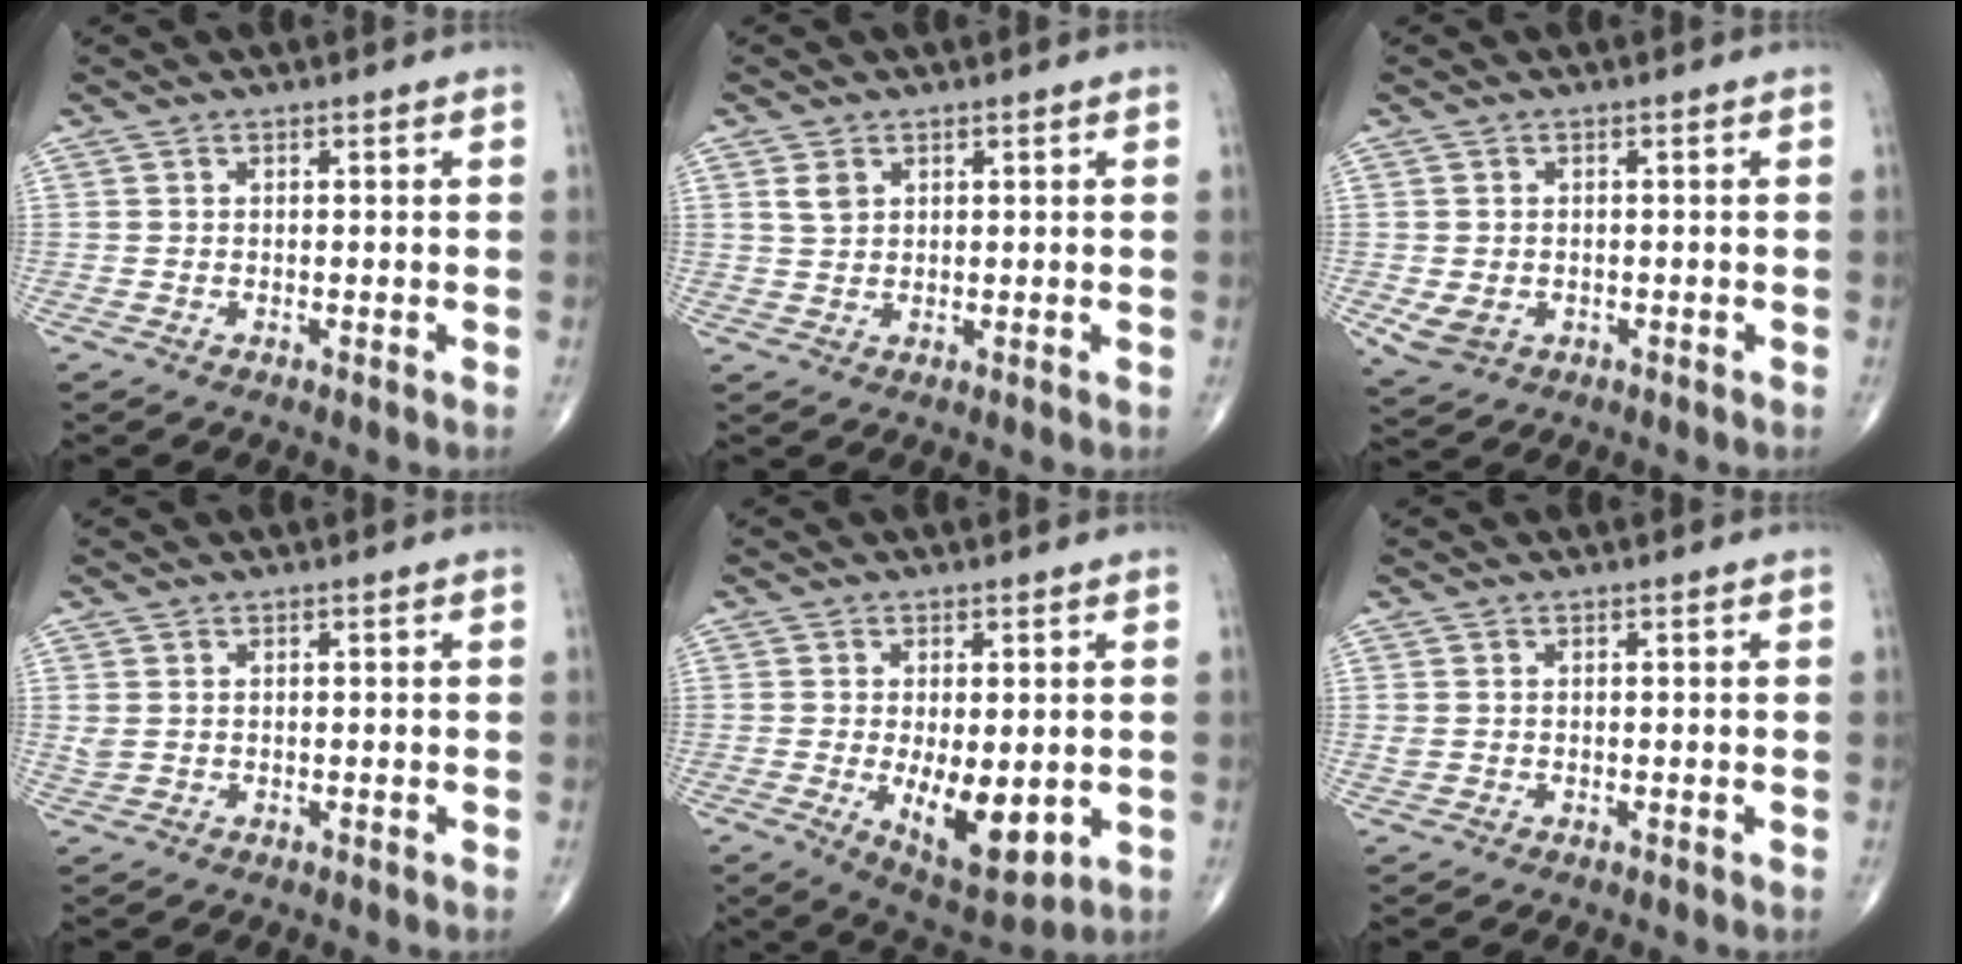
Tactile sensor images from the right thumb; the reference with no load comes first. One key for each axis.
{"total": 2.5, "fx": 1.2, "fy": 1.8, "fz": 1.4, "tx": -0.021, "ty": -0.003, "tz": 0.027}
{"total": 3.9, "fx": -0.8, "fy": 3.1, "fz": 2.2, "tx": -0.042, "ty": -0.001, "tz": -0.003}
{"total": 1.4, "fx": 0.4, "fy": 1.0, "fz": 1.0, "tx": -0.027, "ty": 0.005, "tz": 0.013}
{"total": 11.0, "fx": -1.8, "fy": 5.0, "fz": 9.7, "tx": -0.131, "ty": -0.020, "tz": -0.014}
{"total": 0.9, "fx": 0.1, "fy": 0.7, "fz": 0.5, "tx": -0.013, "ty": 0.003, "tz": 0.004}